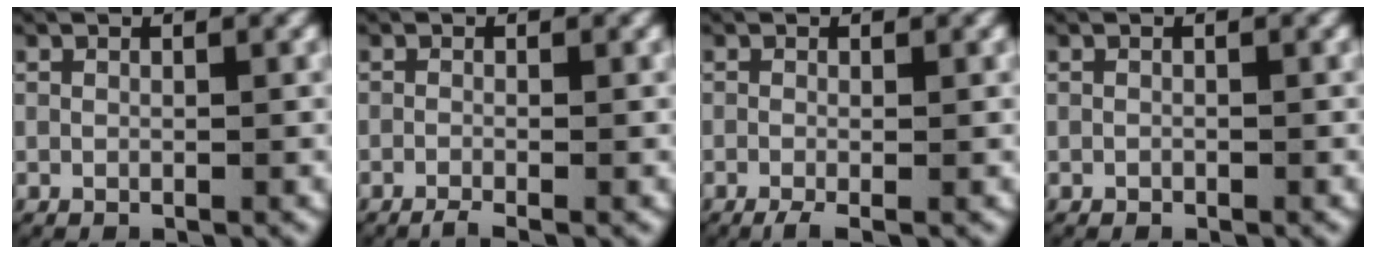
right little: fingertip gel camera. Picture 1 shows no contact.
{"total": 1.5, "force": [-1.3, 0.1, 0.7], "torque": [-0.014, -0.007, -0.021]}
{"total": 1.8, "force": [-1.3, 0.4, 1.2], "torque": [-0.026, -0.009, -0.019]}
{"total": 0.0}